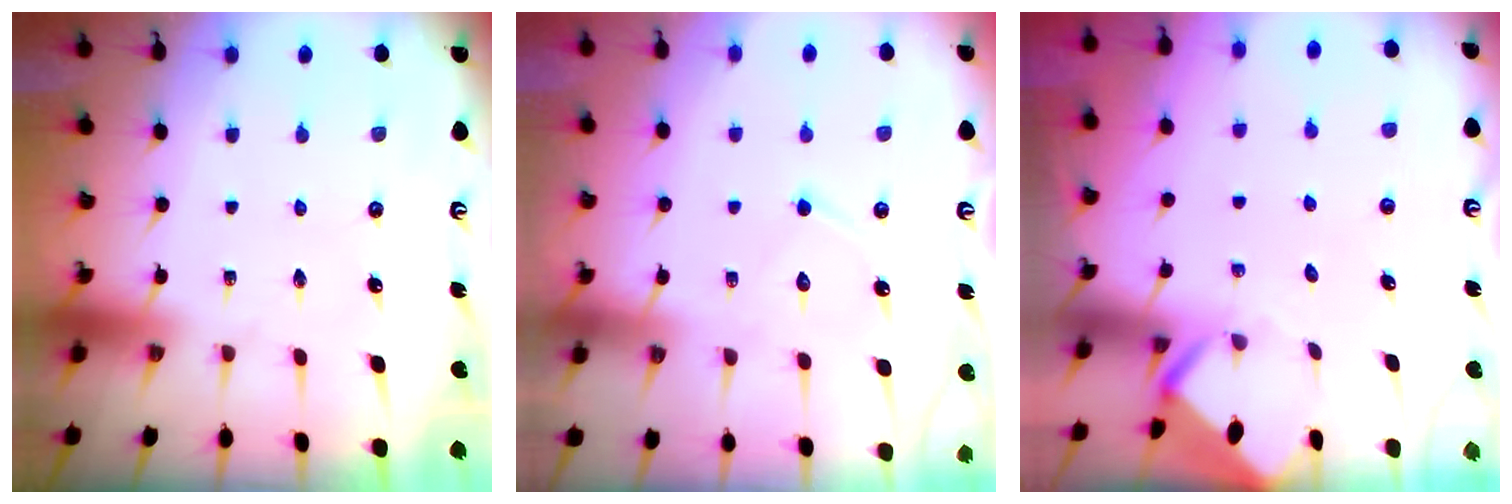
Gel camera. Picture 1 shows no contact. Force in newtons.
{"total": 7.1, "press": 7.1, "slide": 0.5}
{"total": 3.5, "press": 3.5, "slide": 0.3}